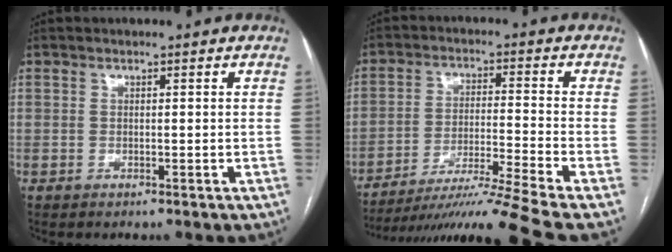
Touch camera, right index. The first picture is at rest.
{"total": 15.9, "force": [-13.2, -3.6, 8.0], "torque": [-0.140, -0.023, -0.221]}